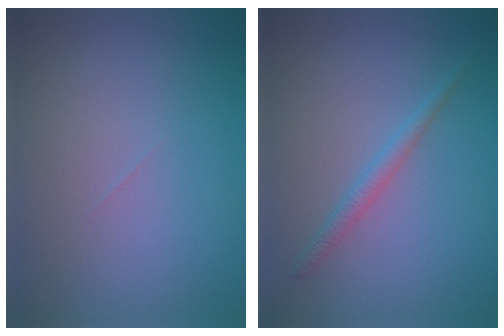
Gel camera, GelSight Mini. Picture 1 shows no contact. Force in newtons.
{"total": 1.4, "press": 1.4, "slide": 0.1}